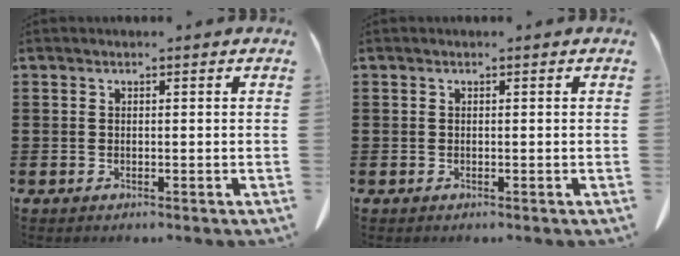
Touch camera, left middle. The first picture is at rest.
{"total": 0.0}